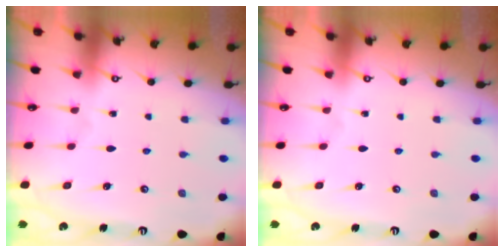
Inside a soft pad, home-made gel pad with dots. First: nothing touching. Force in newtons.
{"total": 0.0}